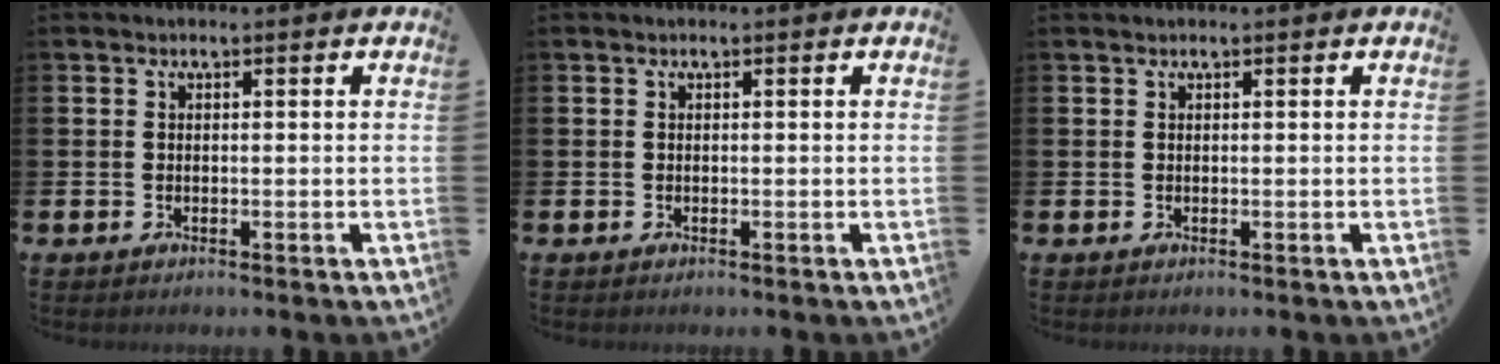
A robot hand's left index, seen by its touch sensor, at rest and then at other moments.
{"total": 0.0}
{"total": 0.0}